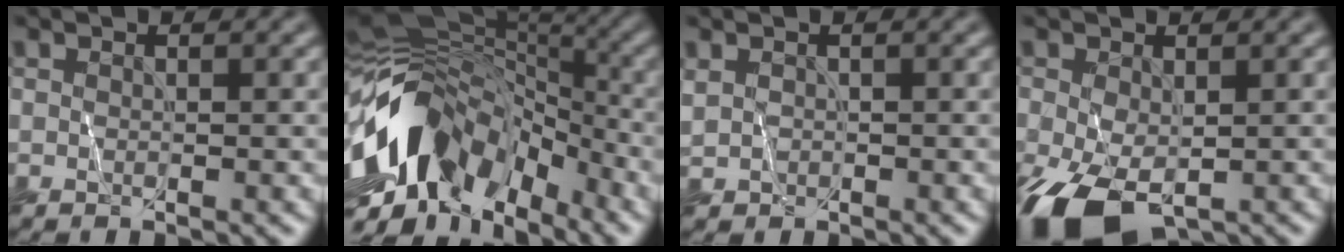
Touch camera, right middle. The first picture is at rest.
{"total": 13.3, "force": [-4.1, 8.5, 9.4], "torque": [-0.178, 0.022, -0.086]}
{"total": 1.0, "force": [0.1, 0.9, 0.2], "torque": [-0.010, -0.003, 0.011]}
{"total": 9.1, "force": [-3.9, 5.2, 6.4], "torque": [-0.165, -0.045, -0.054]}